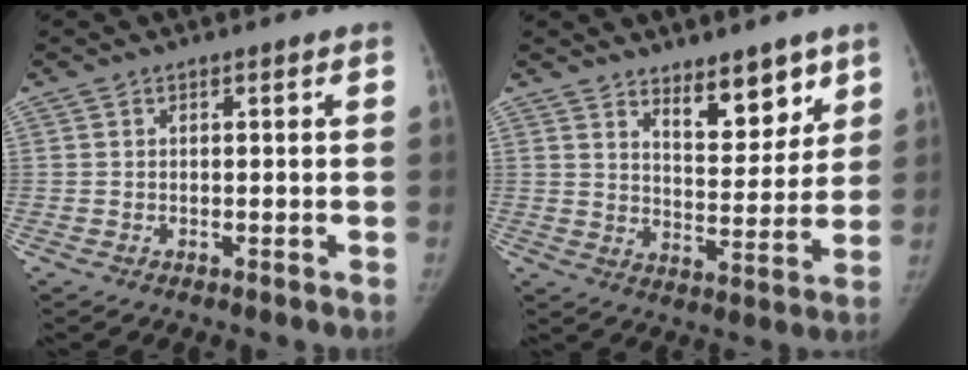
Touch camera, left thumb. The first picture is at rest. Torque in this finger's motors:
{"motor_torque": [0.10, 0.11, 0.06, 0.35, -0.01]}